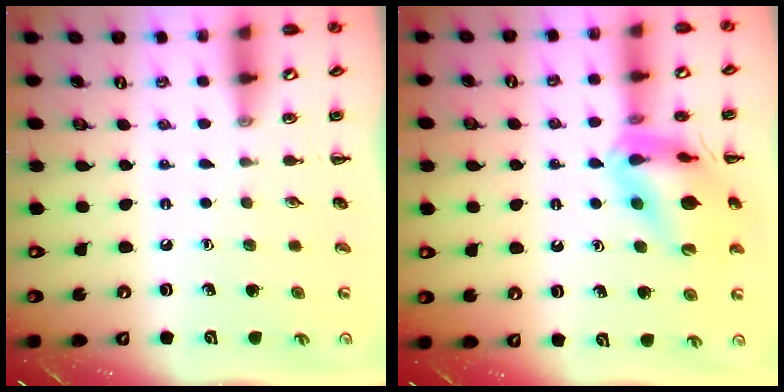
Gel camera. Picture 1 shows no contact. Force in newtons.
{"total": 15.7, "press": 15.5, "slide": 2.3}